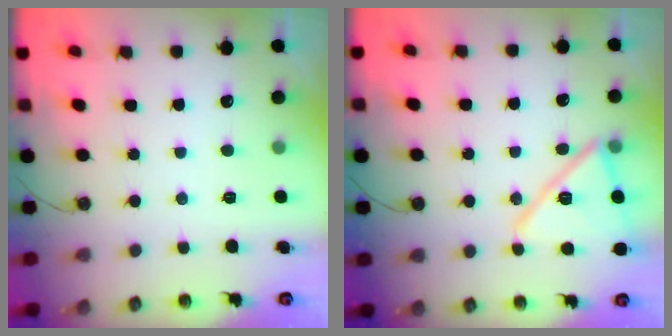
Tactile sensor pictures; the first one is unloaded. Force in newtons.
{"total": 15.2, "press": 15.2, "slide": 0.8}